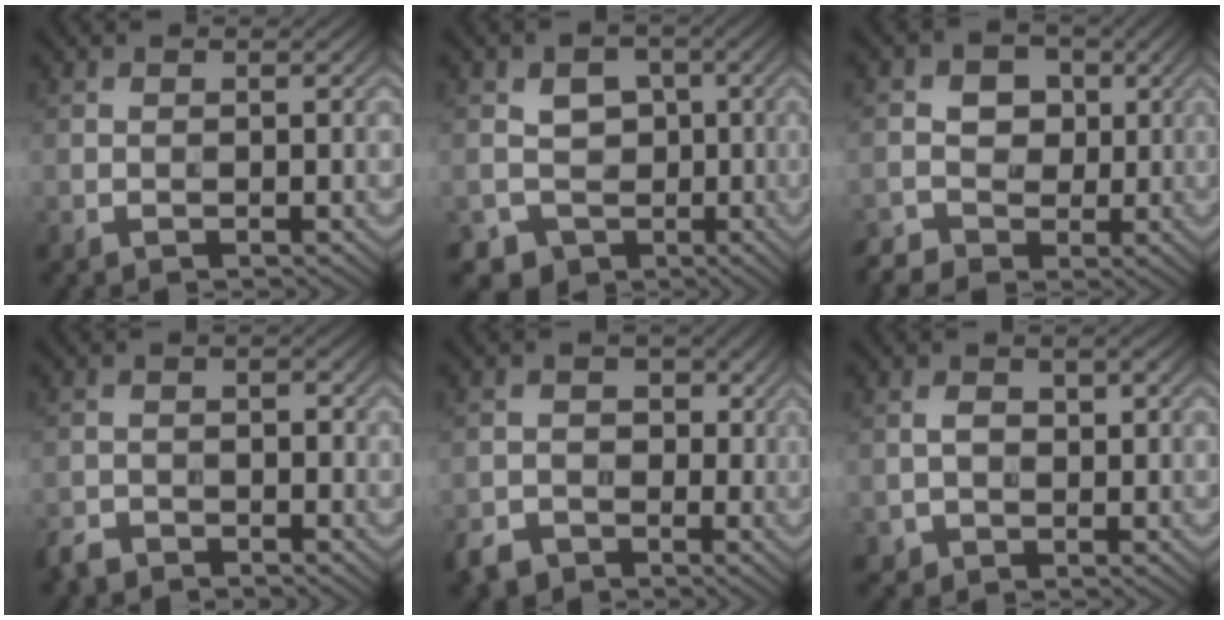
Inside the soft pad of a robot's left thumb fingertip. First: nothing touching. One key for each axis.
{"total": 6.6, "fx": -1.6, "fy": 5.9, "fz": 2.5, "tx": -0.033, "ty": -0.003, "tz": -0.048}
{"total": 4.8, "fx": -1.1, "fy": 4.3, "fz": 1.8, "tx": -0.026, "ty": 0.005, "tz": -0.030}
{"total": 3.1, "fx": -2.6, "fy": 1.4, "fz": 0.9, "tx": -0.018, "ty": -0.003, "tz": -0.060}
{"total": 3.9, "fx": -1.9, "fy": 3.2, "fz": 1.1, "tx": -0.020, "ty": 0.000, "tz": -0.041}
{"total": 3.0, "fx": 0.1, "fy": 2.2, "fz": 2.1, "tx": -0.047, "ty": -0.002, "tz": 0.002}